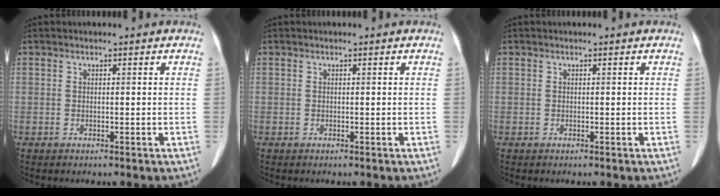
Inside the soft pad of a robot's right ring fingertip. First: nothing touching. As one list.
[{"total": 0.0}, {"total": 0.0}]